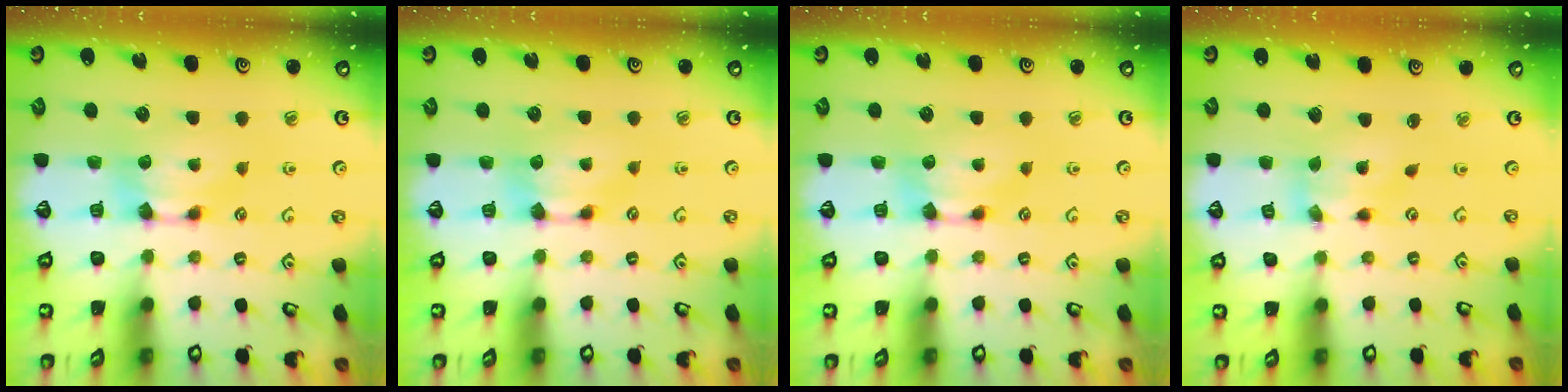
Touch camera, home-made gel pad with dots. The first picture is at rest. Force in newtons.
{"total": 0.6, "press": 0.1, "slide": 0.6}
{"total": 0.0}
{"total": 3.5, "press": 3.1, "slide": 1.6}